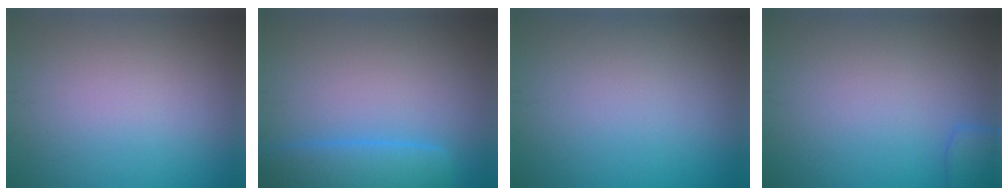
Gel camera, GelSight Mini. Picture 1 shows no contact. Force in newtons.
{"total": 4.8, "press": 4.8, "slide": 0.2}
{"total": 0.0}
{"total": 1.9, "press": 1.9, "slide": 0.2}